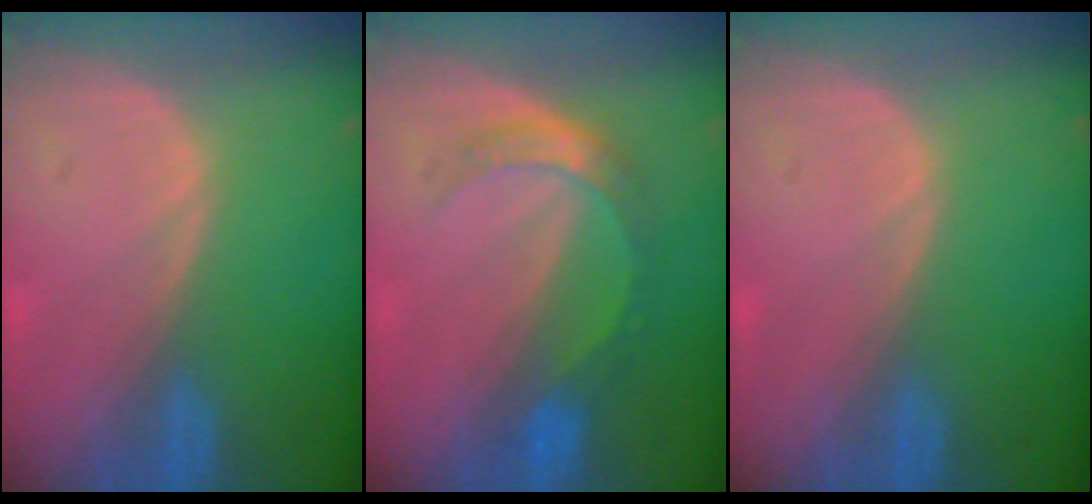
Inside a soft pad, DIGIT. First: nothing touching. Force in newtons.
{"total": 5.3, "press": 4.8, "slide": 2.2}
{"total": 0.0}